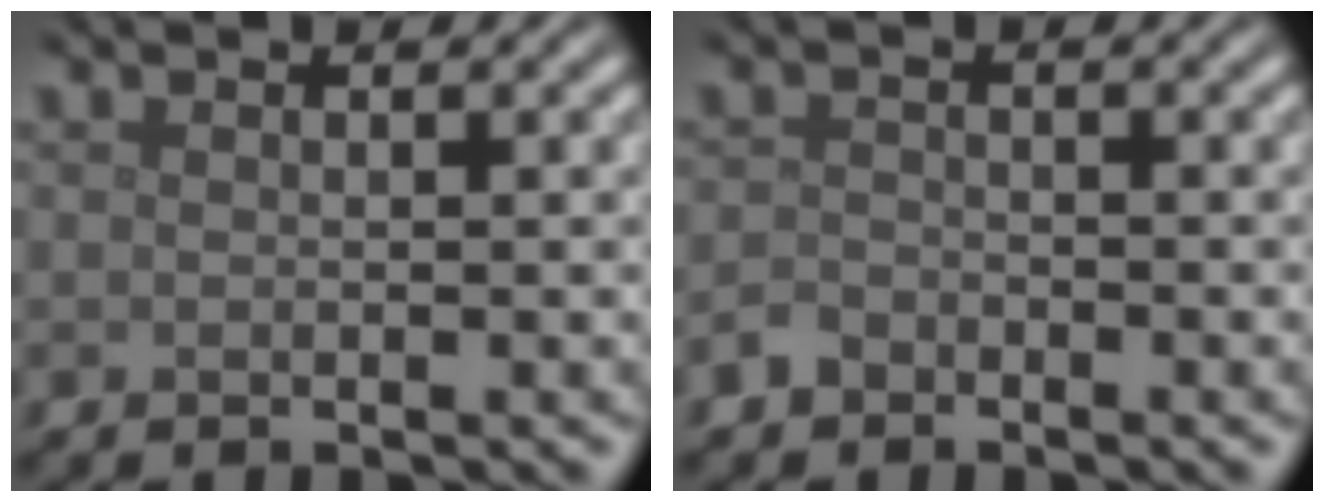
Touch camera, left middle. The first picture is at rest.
{"total": 1.3, "force": [-1.1, 0.8, 0.2], "torque": [-0.002, 0.003, -0.025]}